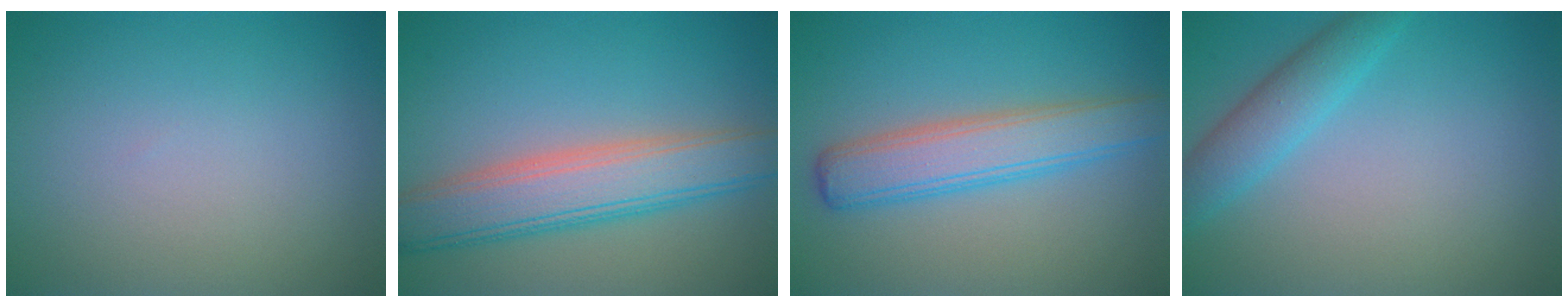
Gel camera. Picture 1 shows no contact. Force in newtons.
{"total": 6.5, "press": 6.5, "slide": 0.1}
{"total": 4.9, "press": 4.9, "slide": 0.2}
{"total": 3.3, "press": 3.3, "slide": 0.1}